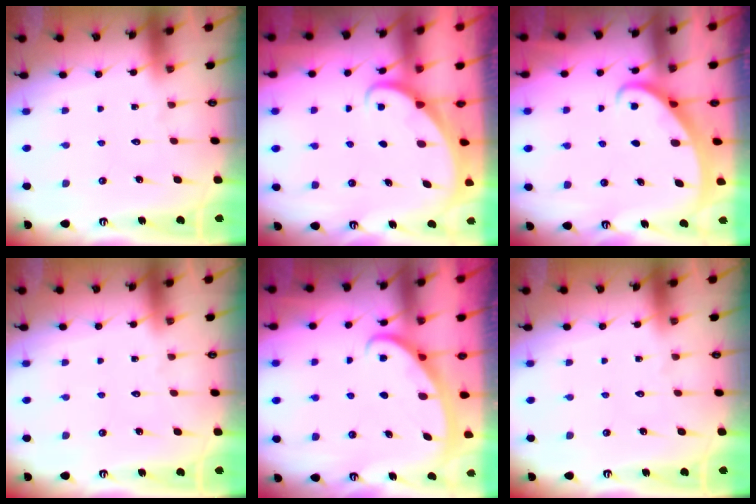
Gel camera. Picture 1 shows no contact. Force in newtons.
{"total": 1.8, "press": 1.8, "slide": 0.0}
{"total": 2.2, "press": 2.2, "slide": 0.2}
{"total": 0.0}
{"total": 2.8, "press": 2.8, "slide": 0.3}
{"total": 0.0}